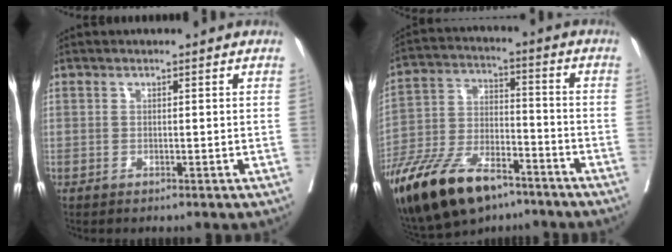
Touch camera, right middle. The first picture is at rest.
{"total": 18.3, "force": [-12.9, 7.1, 10.9], "torque": [-0.241, -0.017, -0.235]}